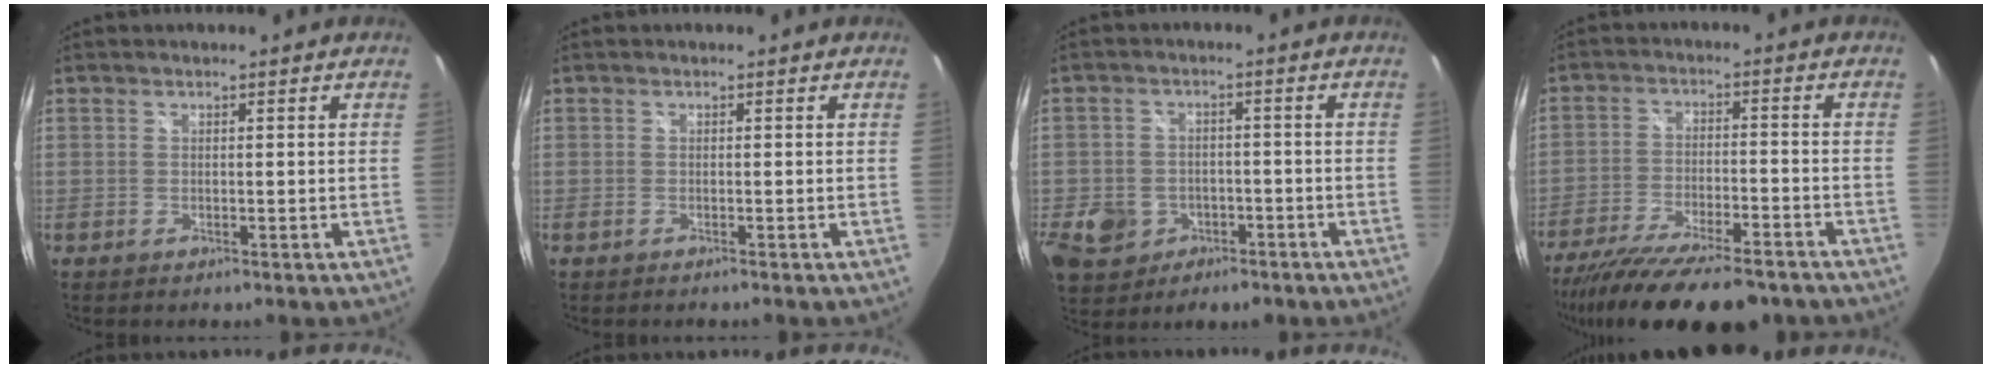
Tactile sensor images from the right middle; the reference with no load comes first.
{"total": 0.5, "force": [-0.5, 0.1, 0.2], "torque": [-0.003, -0.002, -0.010]}
{"total": 9.7, "force": [-4.0, 7.9, 3.9], "torque": [-0.125, 0.004, -0.054]}
{"total": 19.9, "force": [-16.1, 4.8, 10.7], "torque": [-0.206, -0.047, -0.250]}